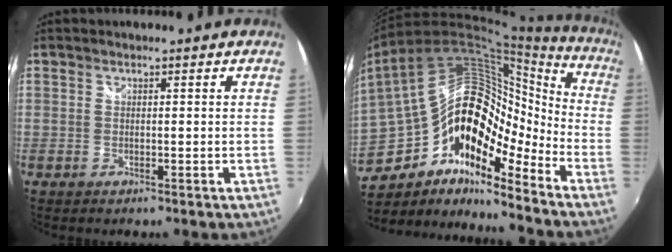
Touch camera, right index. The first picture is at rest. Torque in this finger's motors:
{"motor_torque": [0.61, -0.44, 0.76, 0.12]}